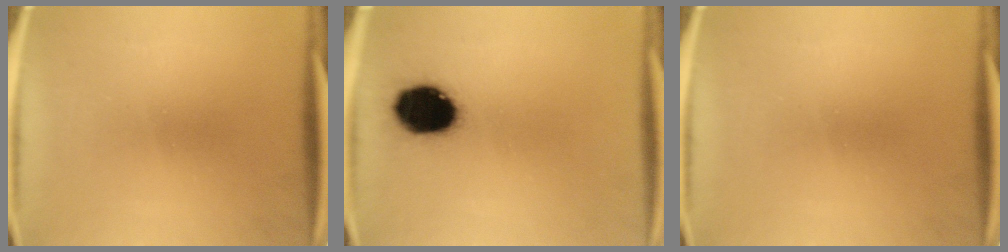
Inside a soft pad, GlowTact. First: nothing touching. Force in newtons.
{"total": 14.5}
{"total": 0.0}